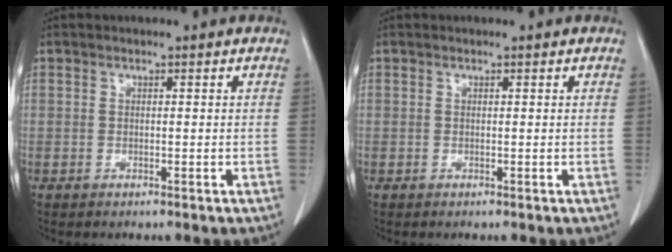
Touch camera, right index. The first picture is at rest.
{"total": 0.0}